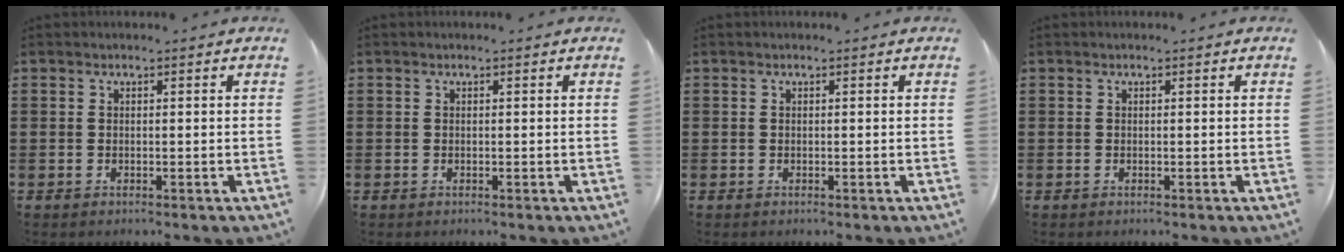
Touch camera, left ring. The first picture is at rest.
{"total": 0.0}
{"total": 0.0}
{"total": 0.0}